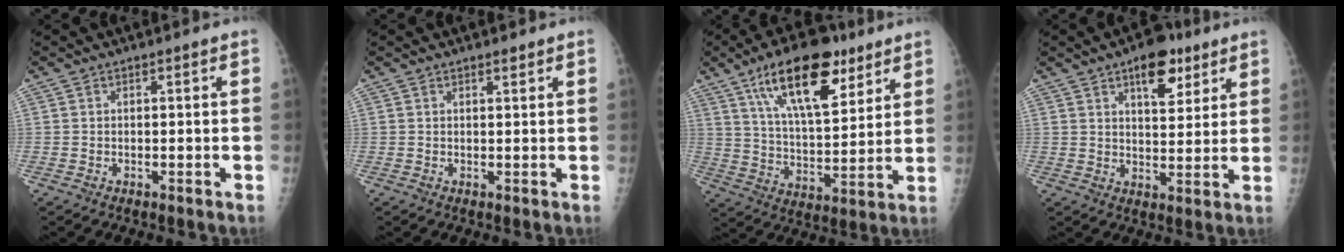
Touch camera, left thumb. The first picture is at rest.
{"total": 1.0, "force": [0.8, 0.4, 0.5], "torque": [-0.005, -0.006, 0.011]}
{"total": 19.2, "force": [10.9, 8.0, 13.7], "torque": [-0.192, -0.042, 0.187]}
{"total": 9.6, "force": [5.6, 4.6, 6.3], "torque": [-0.066, -0.026, 0.080]}